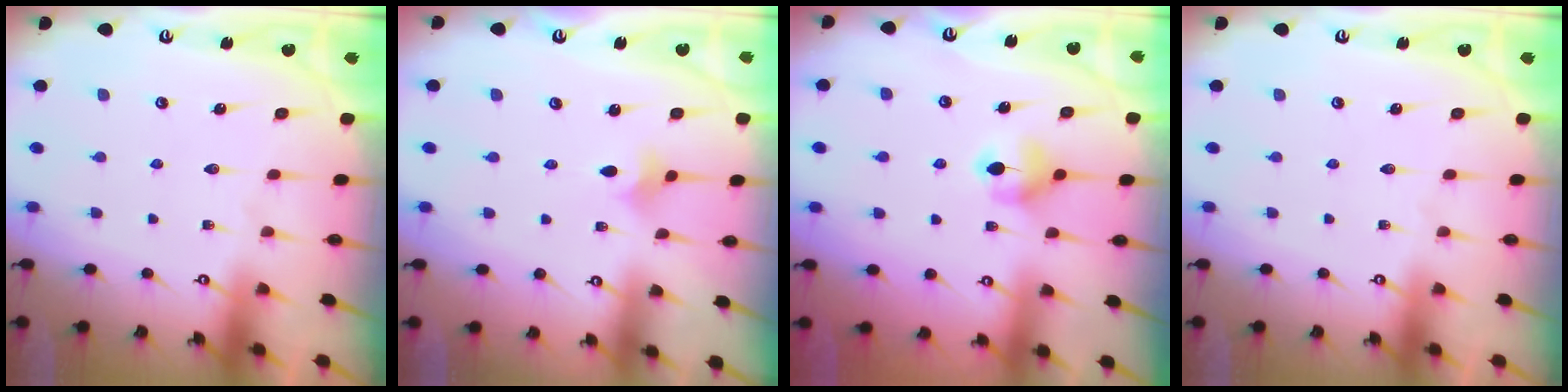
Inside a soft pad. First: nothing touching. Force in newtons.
{"total": 2.8, "press": 2.7, "slide": 0.6}
{"total": 5.7, "press": 5.6, "slide": 0.9}
{"total": 0.0}